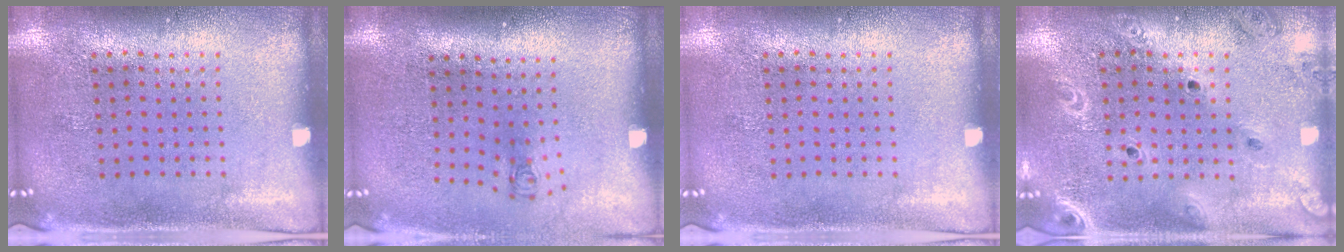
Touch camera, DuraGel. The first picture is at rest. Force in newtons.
{"total": 0.7, "press": 0.4, "slide": 0.6}
{"total": 0.0}
{"total": 2.0, "press": 1.9, "slide": 0.7}